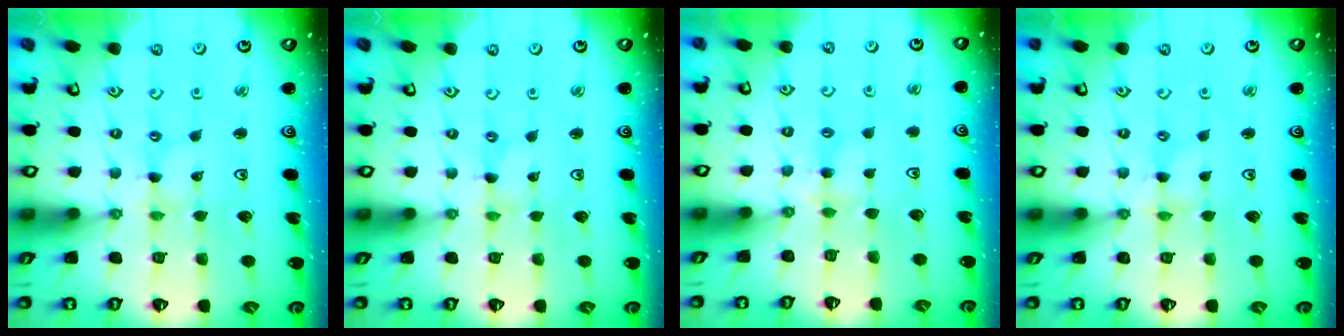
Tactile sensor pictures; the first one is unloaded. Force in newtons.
{"total": 0.0}
{"total": 3.9, "press": 3.9, "slide": 0.3}
{"total": 0.6, "press": 0.6, "slide": 0.2}